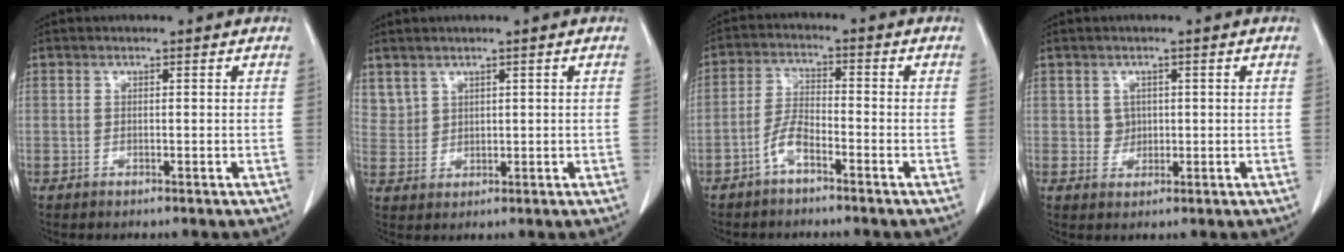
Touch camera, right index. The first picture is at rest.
{"total": 3.8, "force": [2.7, 2.6, 0.4], "torque": [-0.004, 0.004, 0.063]}
{"total": 4.3, "force": [-2.8, 1.3, 3.0], "torque": [-0.065, 0.010, -0.056]}
{"total": 2.0, "force": [0.4, 1.8, 0.6], "torque": [-0.006, -0.001, 0.008]}